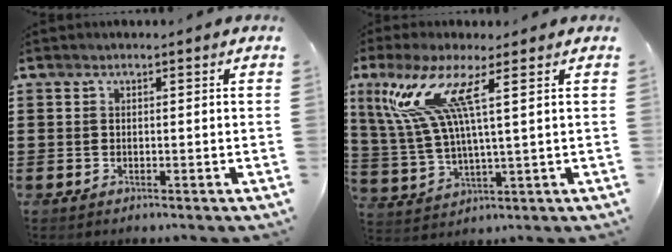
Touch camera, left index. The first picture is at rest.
{"total": 10.9, "force": [5.3, 1.4, 9.4], "torque": [-0.227, -0.015, 0.084]}